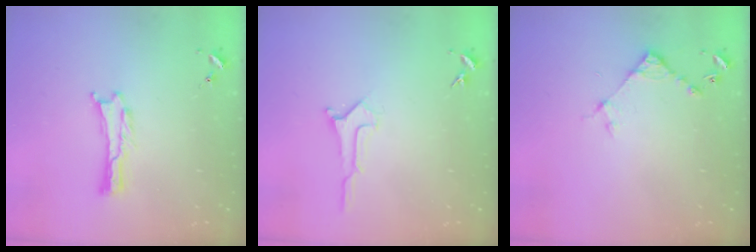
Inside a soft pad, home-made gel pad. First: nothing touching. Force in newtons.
{"total": 1.0, "press": 1.0, "slide": 0.0}
{"total": 4.3, "press": 4.3, "slide": 0.4}